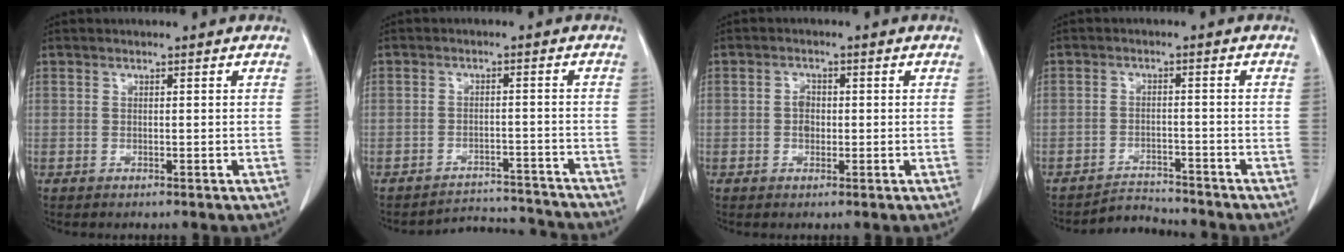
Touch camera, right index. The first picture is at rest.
{"total": 7.5, "force": [-7.3, 1.4, -1.5], "torque": [0.027, 0.026, -0.096]}
{"total": 2.1, "force": [-0.2, 1.5, 1.5], "torque": [-0.024, 0.005, -0.005]}
{"total": 3.8, "force": [-3.7, 0.3, -0.9], "torque": [0.016, -0.004, -0.058]}